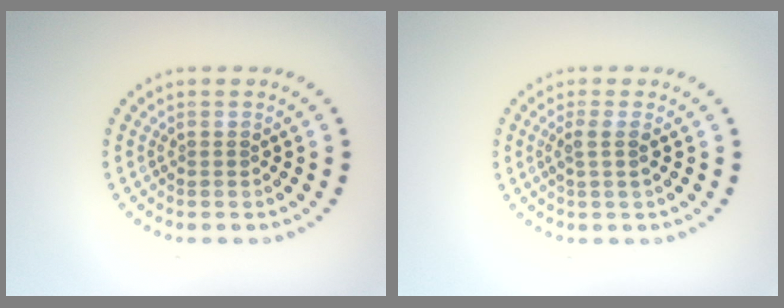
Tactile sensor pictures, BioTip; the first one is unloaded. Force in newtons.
{"total": 1.6, "press": 1.4, "slide": 0.9}